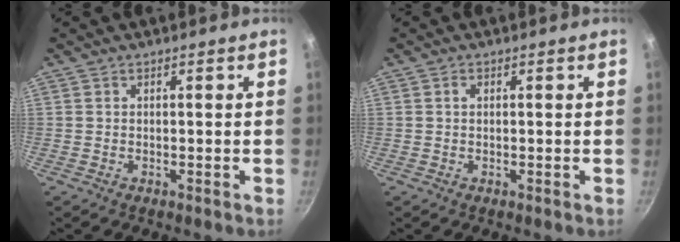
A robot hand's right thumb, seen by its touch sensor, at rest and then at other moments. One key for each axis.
{"total": 0.9, "fx": 0.2, "fy": 0.6, "fz": 0.6, "tx": -0.010, "ty": 0.003, "tz": 0.003}